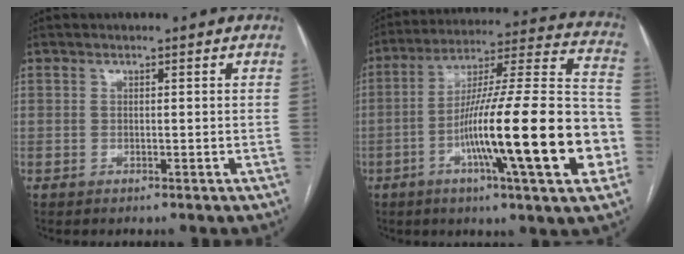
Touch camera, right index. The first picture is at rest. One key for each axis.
{"total": 25.1, "fx": -7.4, "fy": 1.5, "fz": 23.9, "tx": -0.325, "ty": 0.000, "tz": -0.120}